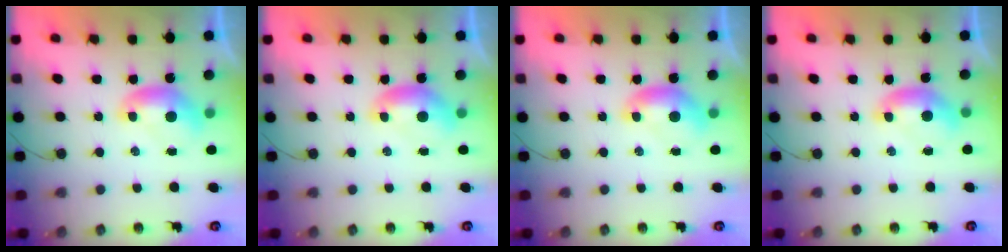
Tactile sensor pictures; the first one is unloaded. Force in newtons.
{"total": 0.0}
{"total": 0.0}
{"total": 0.6, "press": 0.3, "slide": 0.5}